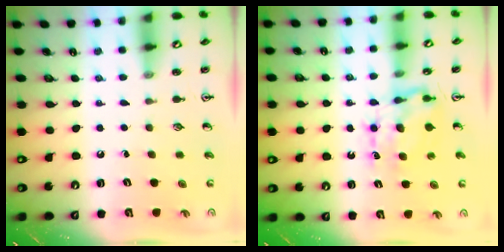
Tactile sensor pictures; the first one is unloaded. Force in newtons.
{"total": 6.7, "press": 6.7, "slide": 0.7}